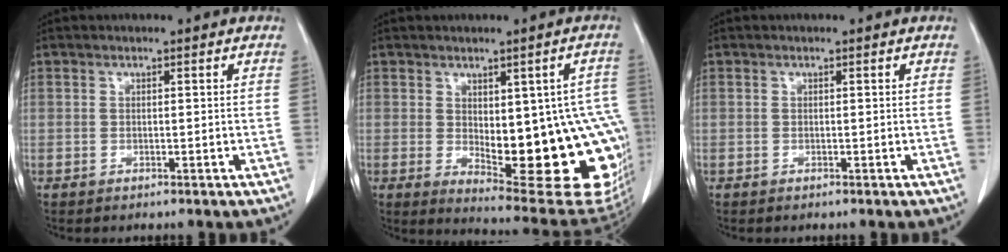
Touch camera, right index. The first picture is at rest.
{"total": 19.7, "force": [-2.4, 6.7, 18.3], "torque": [-0.151, 0.011, 0.001]}
{"total": 0.0}